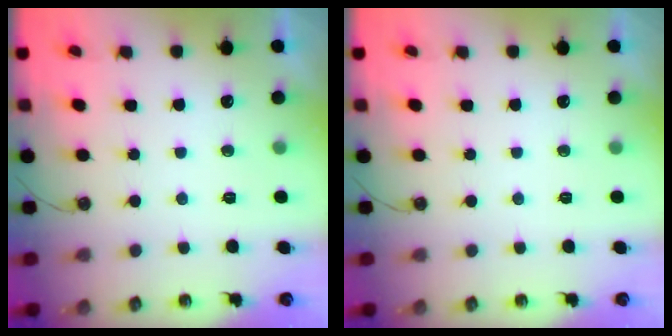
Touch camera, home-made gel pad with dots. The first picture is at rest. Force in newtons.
{"total": 0.0}